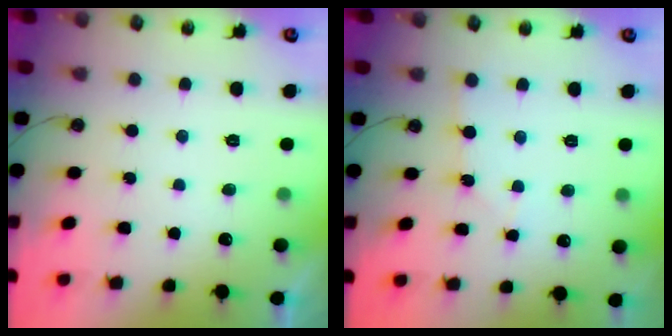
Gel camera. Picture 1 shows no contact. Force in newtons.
{"total": 2.3, "press": 2.3, "slide": 0.4}